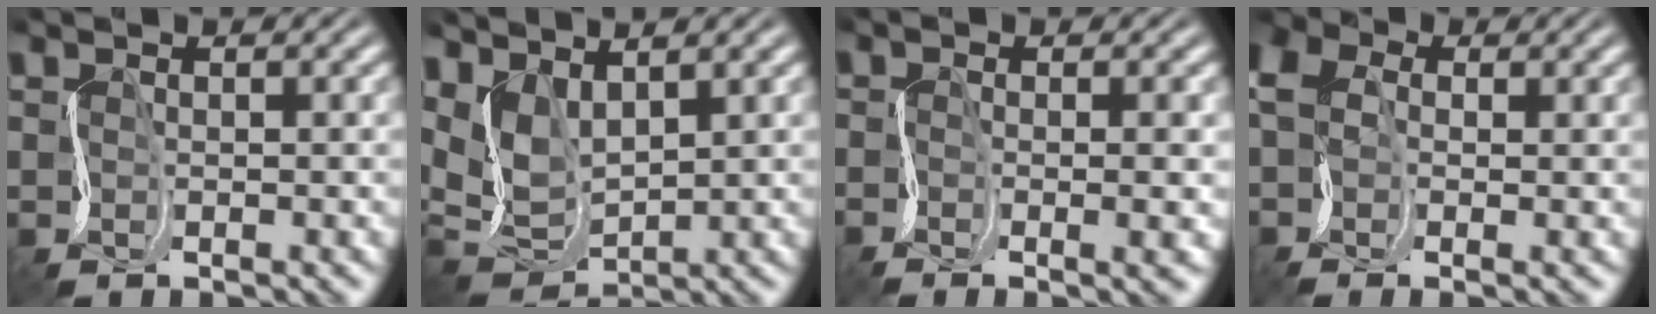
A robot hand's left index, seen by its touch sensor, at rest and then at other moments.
{"total": 4.5, "force": [2.0, 1.8, 3.6], "torque": [-0.086, 0.004, 0.035]}
{"total": 3.0, "force": [-0.1, 0.7, 2.9], "torque": [-0.022, 0.006, -0.015]}
{"total": 6.2, "force": [-0.2, 4.4, 4.3], "torque": [-0.079, 0.016, -0.031]}